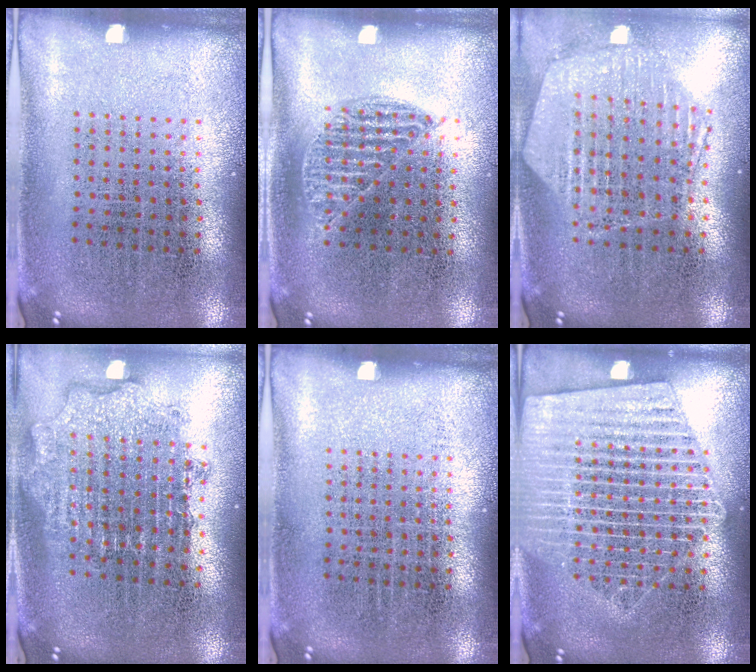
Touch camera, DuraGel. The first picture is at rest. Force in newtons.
{"total": 0.9, "press": 0.8, "slide": 0.4}
{"total": 1.3, "press": 1.2, "slide": 0.3}
{"total": 1.9, "press": 1.5, "slide": 1.2}
{"total": 0.0}
{"total": 2.7, "press": 2.7, "slide": 0.4}